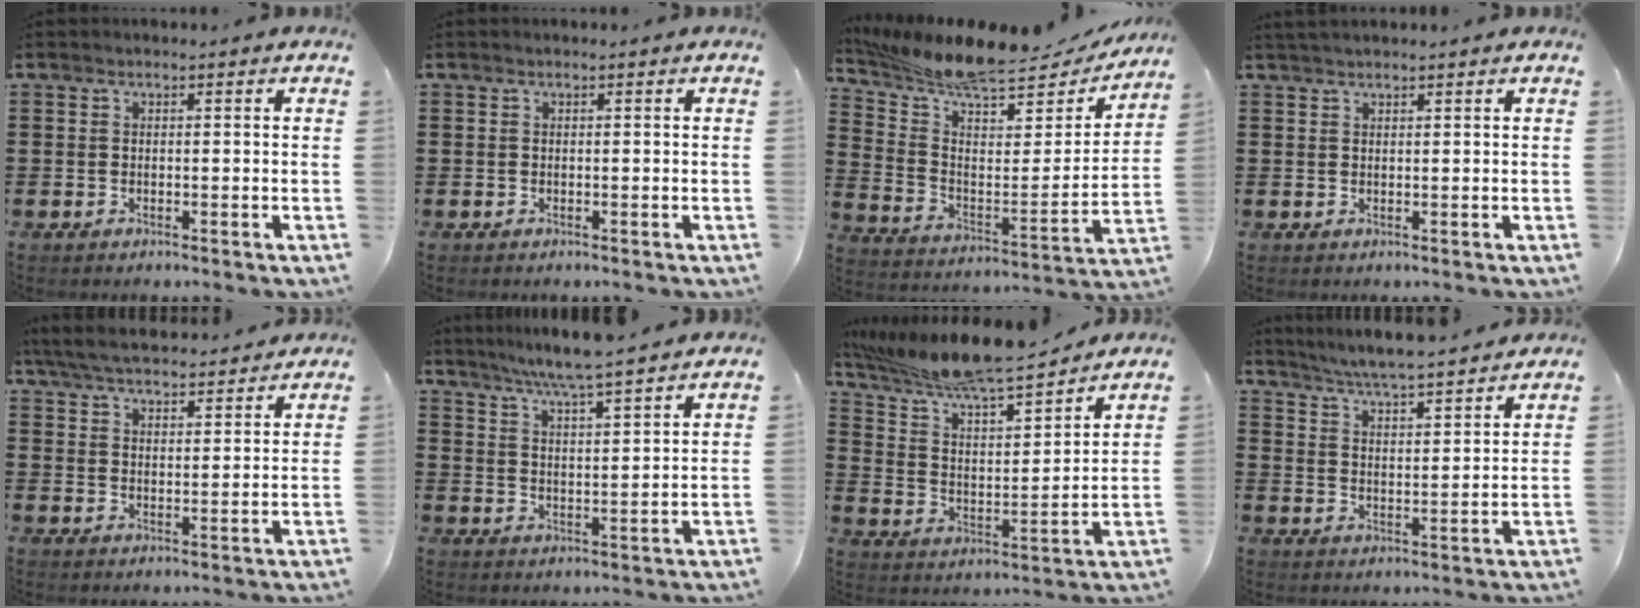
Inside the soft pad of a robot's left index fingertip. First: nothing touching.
{"total": 0.0}
{"total": 10.1, "force": [9.1, 1.0, 4.3], "torque": [-0.115, -0.070, 0.154]}
{"total": 1.2, "force": [1.1, 0.1, 0.3], "torque": [-0.008, 0.001, 0.022]}
{"total": 5.8, "force": [5.5, 0.7, 1.6], "torque": [-0.052, -0.022, 0.099]}
{"total": 5.5, "force": [5.1, -1.0, 1.8], "torque": [-0.054, -0.030, 0.086]}
{"total": 9.3, "force": [8.5, 0.3, 3.8], "torque": [-0.108, -0.059, 0.143]}
{"total": 5.1, "force": [5.0, -0.6, 1.1], "torque": [-0.043, -0.035, 0.084]}